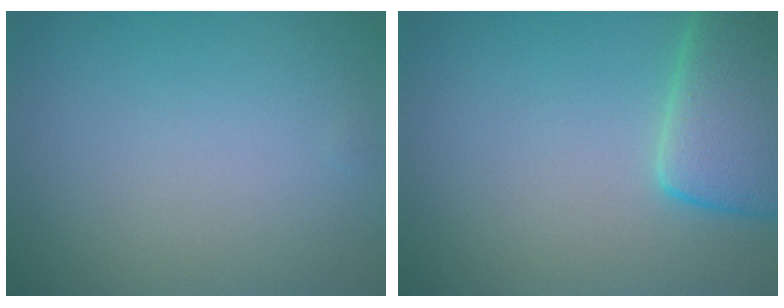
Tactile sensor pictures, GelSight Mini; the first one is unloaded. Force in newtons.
{"total": 6.6, "press": 6.6, "slide": 0.5}